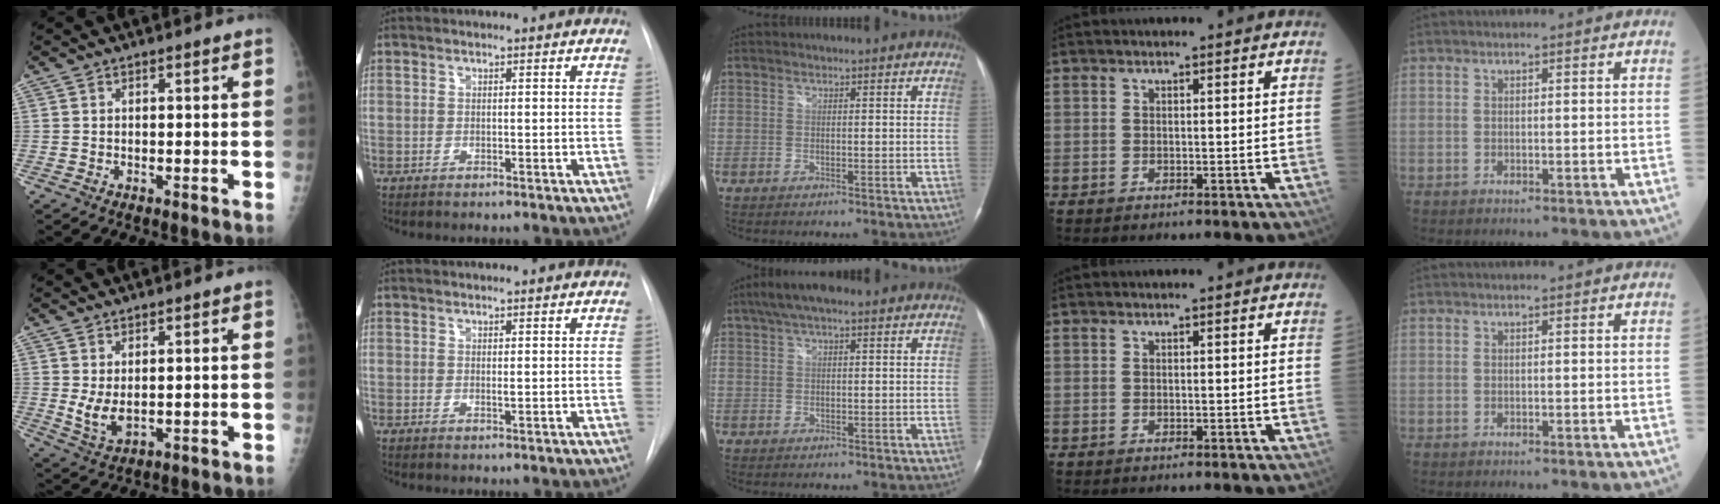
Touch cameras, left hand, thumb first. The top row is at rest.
{"thumb": {"total": 5.0, "force": [1.4, 2.5, 4.1], "torque": [-0.070, -0.015, 0.035]}, "index": {"total": 0.5, "force": [0.5, 0.0, 0.0], "torque": [-0.006, 0.005, 0.005]}, "middle": {"total": 5.1, "force": [3.5, 1.5, 3.4], "torque": [-0.068, 0.033, 0.061]}}